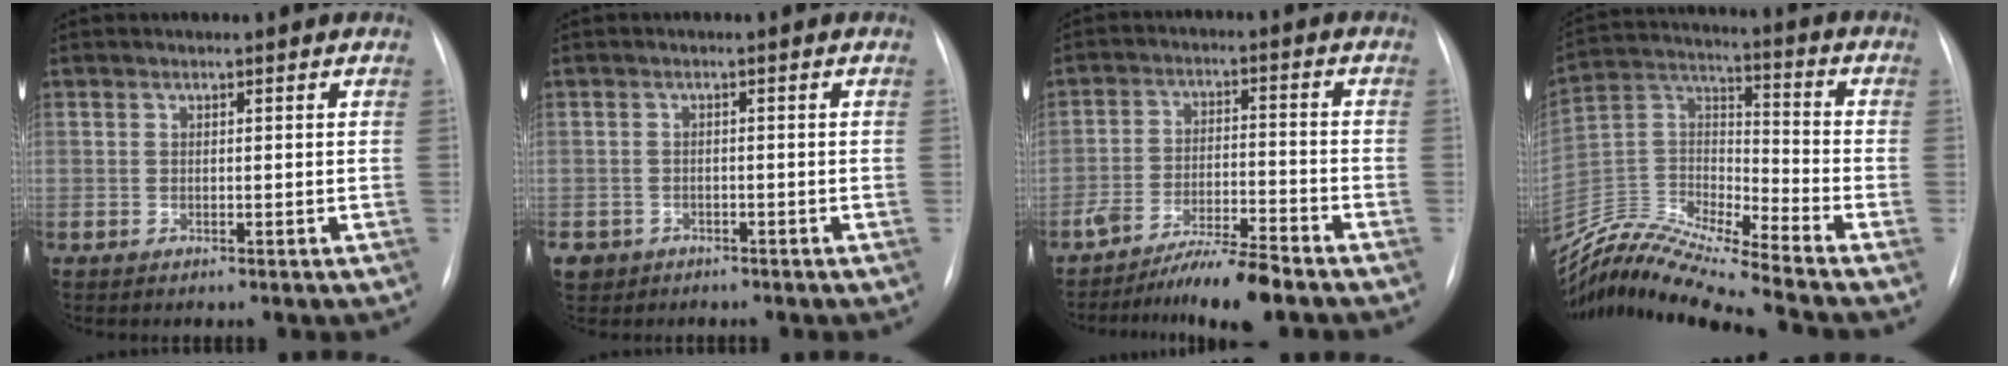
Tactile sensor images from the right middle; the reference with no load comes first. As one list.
[{"total": 3.5, "force": [-2.3, 2.7, 0.1], "torque": [-0.004, 0.005, -0.037]}, {"total": 8.0, "force": [-6.8, -0.2, 4.2], "torque": [-0.074, -0.014, -0.121]}, {"total": 16.3, "force": [-15.5, -1.8, 4.8], "torque": [-0.089, 0.031, -0.290]}]